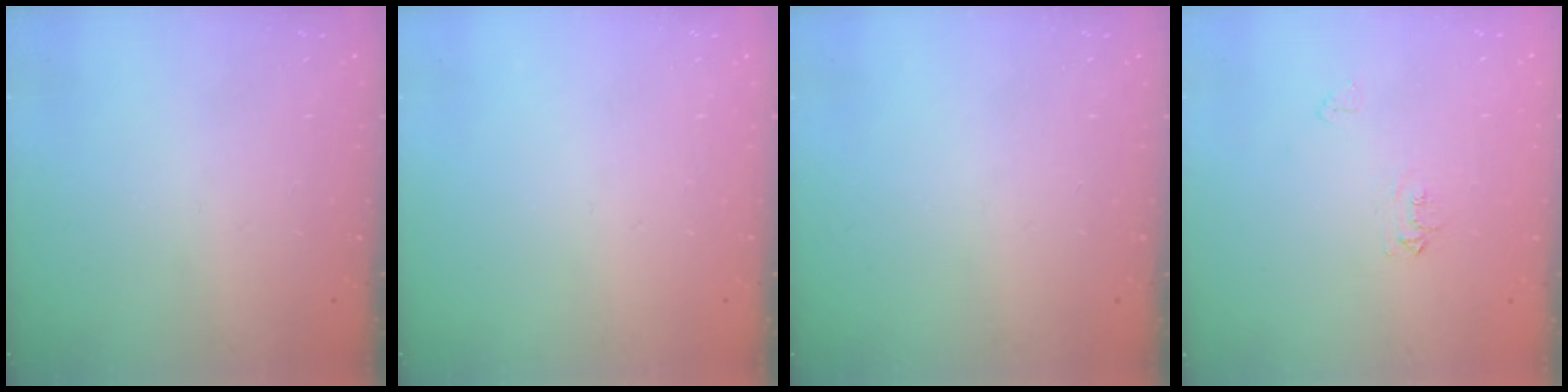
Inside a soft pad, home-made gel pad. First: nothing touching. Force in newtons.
{"total": 0.0}
{"total": 0.0}
{"total": 5.0, "press": 5.0, "slide": 0.6}